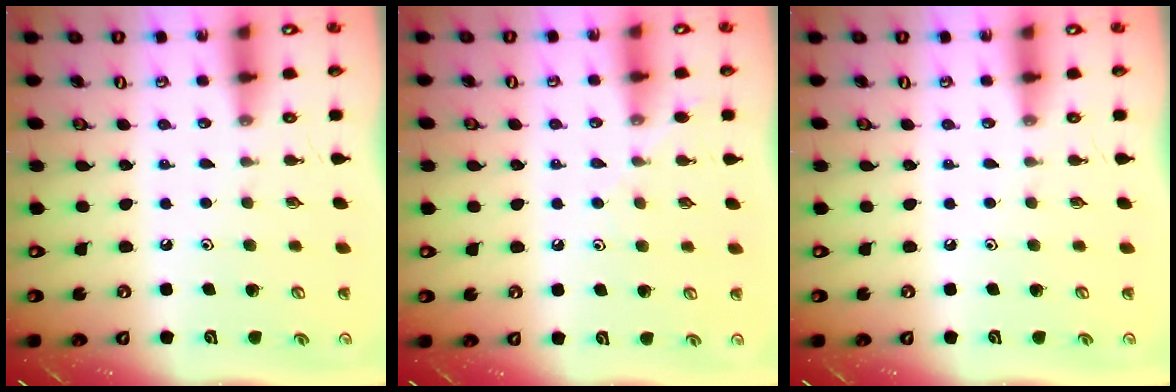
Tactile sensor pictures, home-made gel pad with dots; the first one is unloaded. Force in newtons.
{"total": 5.5, "press": 5.4, "slide": 0.7}
{"total": 0.0}